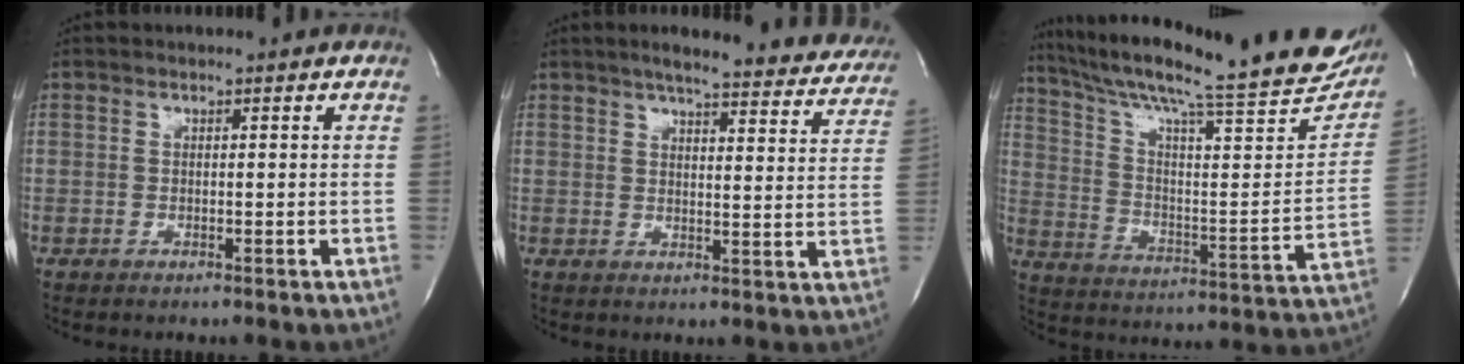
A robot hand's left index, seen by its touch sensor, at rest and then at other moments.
{"total": 20.9, "force": [18.5, 3.7, 8.9], "torque": [-0.117, -0.029, 0.210]}
{"total": 29.6, "force": [25.3, 3.0, 15.1], "torque": [-0.246, -0.068, 0.343]}